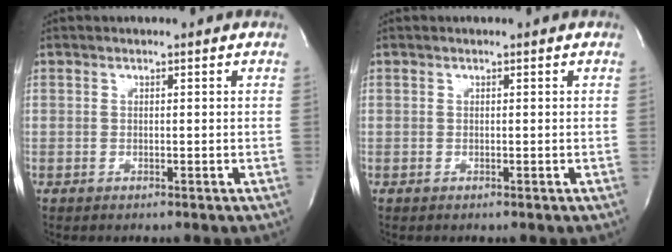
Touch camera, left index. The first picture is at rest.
{"total": 0.0}